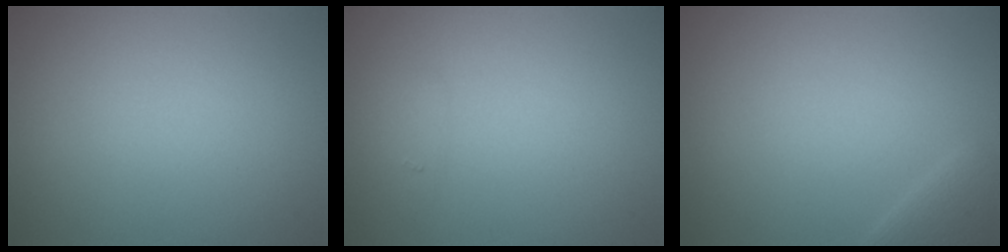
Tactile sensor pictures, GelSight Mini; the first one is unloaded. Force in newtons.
{"total": 0.6, "press": 0.6, "slide": 0.0}
{"total": 1.4, "press": 1.4, "slide": 0.1}